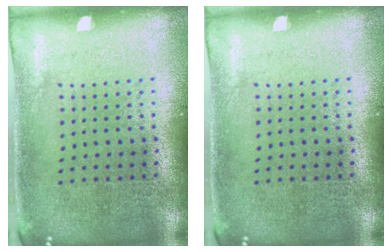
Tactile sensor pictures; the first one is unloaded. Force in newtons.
{"total": 0.0}